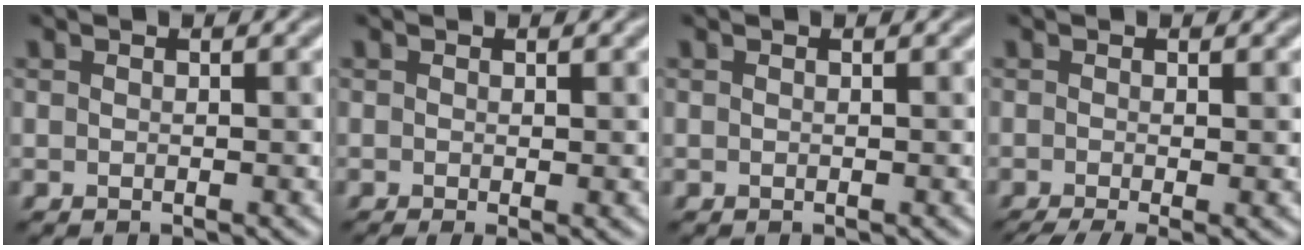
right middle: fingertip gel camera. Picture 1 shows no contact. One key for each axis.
{"total": 1.2, "fx": -0.2, "fy": 0.2, "fz": 1.1, "tx": -0.018, "ty": -0.008, "tz": -0.004}
{"total": 0.0}
{"total": 4.2, "fx": -2.0, "fy": 1.1, "fz": 3.5, "tx": -0.049, "ty": -0.014, "tz": -0.033}